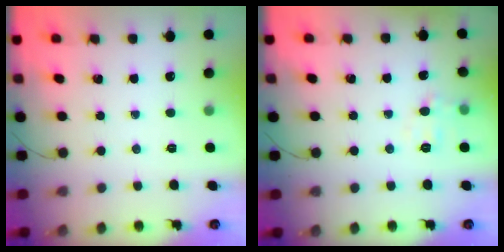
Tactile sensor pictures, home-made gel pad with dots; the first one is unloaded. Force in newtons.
{"total": 5.4, "press": 5.2, "slide": 1.3}